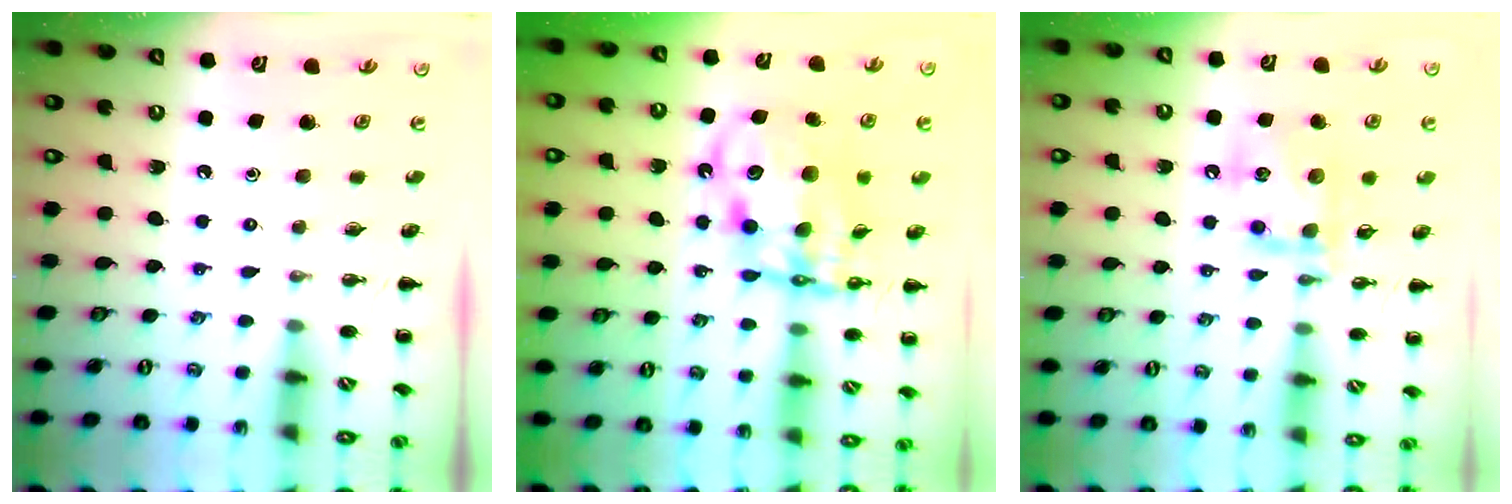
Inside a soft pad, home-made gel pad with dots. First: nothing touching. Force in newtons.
{"total": 13.7, "press": 13.2, "slide": 3.4}
{"total": 13.9, "press": 13.7, "slide": 1.8}